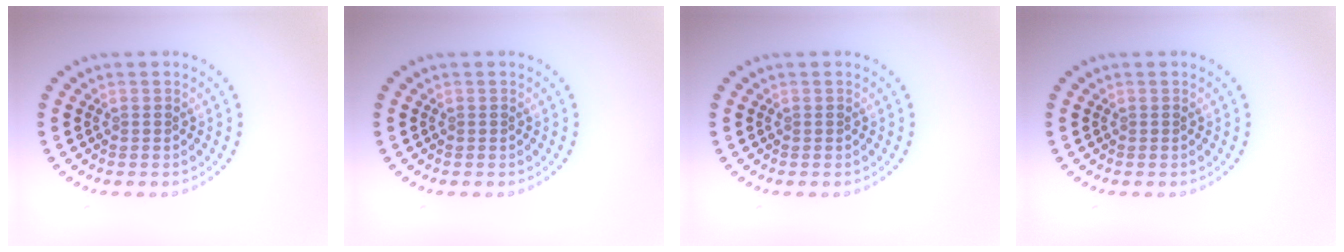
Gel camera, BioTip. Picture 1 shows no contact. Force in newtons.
{"total": 0.0}
{"total": 0.0}
{"total": 0.0}